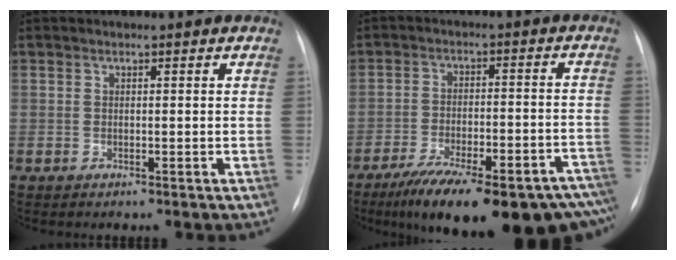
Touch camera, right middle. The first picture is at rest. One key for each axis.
{"total": 23.7, "fx": -17.7, "fy": 5.7, "fz": 14.8, "tx": -0.165, "ty": 0.005, "tz": -0.243}